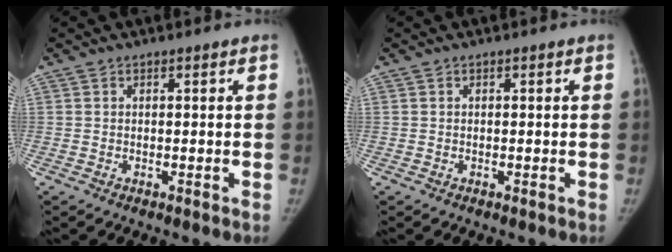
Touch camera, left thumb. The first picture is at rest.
{"total": 0.0}